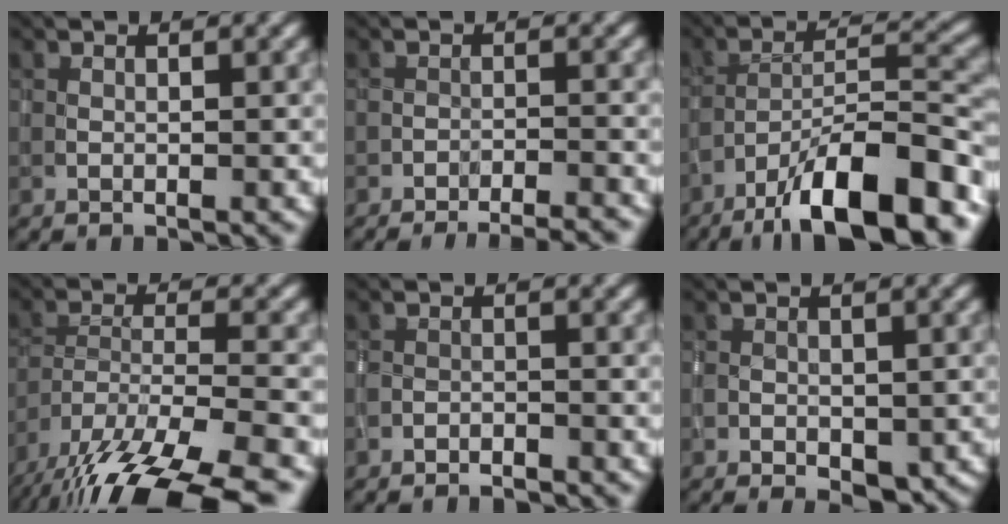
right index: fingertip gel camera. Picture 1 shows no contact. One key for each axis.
{"total": 6.3, "fx": -5.9, "fy": 1.3, "fz": 1.7, "tx": -0.011, "ty": 0.012, "tz": -0.071}
{"total": 12.3, "fx": -8.5, "fy": 3.1, "fz": 8.4, "tx": -0.132, "ty": 0.019, "tz": -0.144}
{"total": 14.3, "fx": -11.3, "fy": 4.5, "fz": 7.5, "tx": -0.157, "ty": -0.050, "tz": -0.163}
{"total": 1.4, "fx": -1.4, "fy": 0.2, "fz": -0.1, "tx": 0.006, "ty": -0.001, "tz": -0.025}
{"total": 2.8, "fx": -0.9, "fy": 1.9, "fz": 1.8, "tx": -0.027, "ty": -0.011, "tz": -0.011}